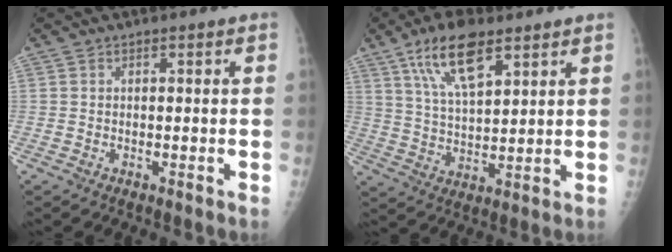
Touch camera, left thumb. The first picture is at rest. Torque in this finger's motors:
{"motor_torque": [0.22, 0.30, 1.10, -0.56, 0.12]}